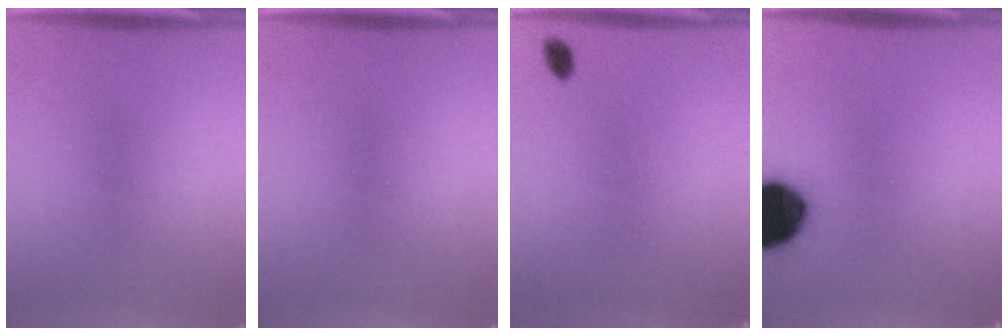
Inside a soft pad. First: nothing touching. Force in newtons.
{"total": 0.0}
{"total": 2.0}
{"total": 19.6}